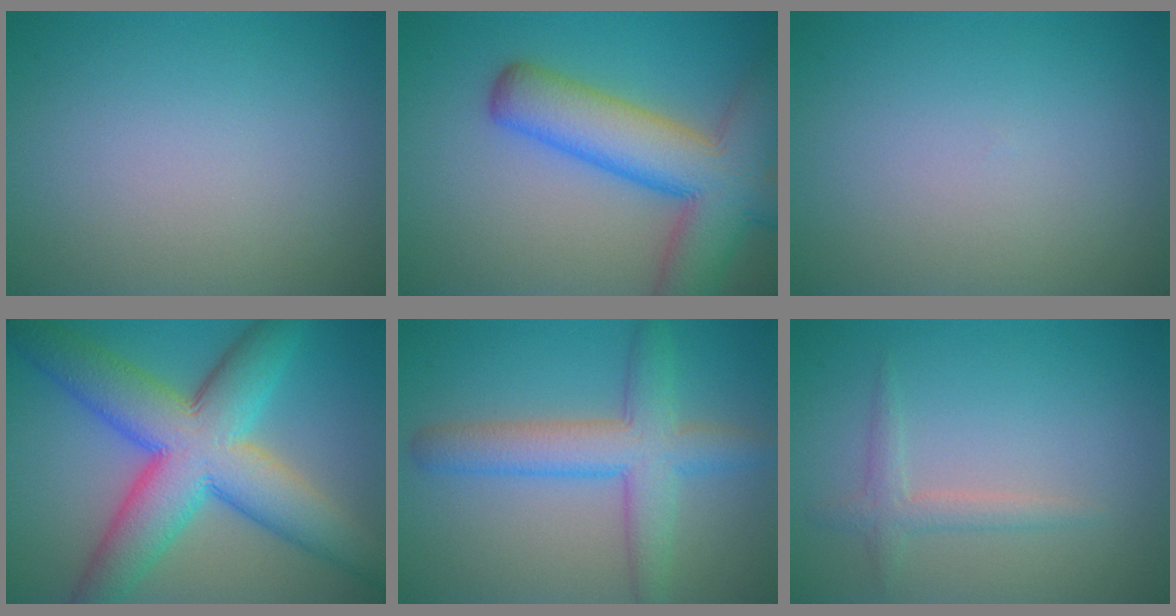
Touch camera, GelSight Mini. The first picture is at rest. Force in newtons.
{"total": 10.0, "press": 10.0, "slide": 0.6}
{"total": 0.0}
{"total": 11.6, "press": 11.6, "slide": 0.2}
{"total": 5.6, "press": 5.6, "slide": 0.1}
{"total": 1.7, "press": 1.7, "slide": 0.1}